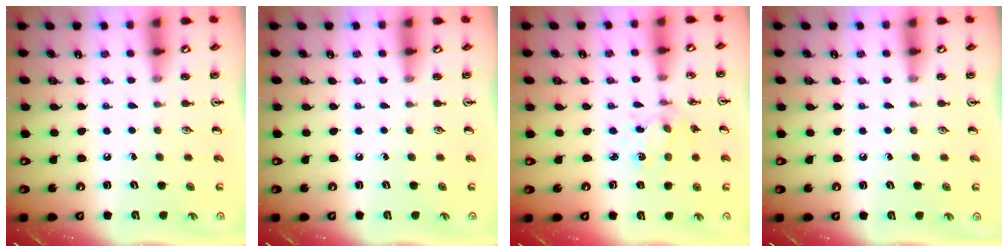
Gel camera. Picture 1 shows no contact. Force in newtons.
{"total": 0.0}
{"total": 2.2, "press": 2.2, "slide": 0.4}
{"total": 0.0}